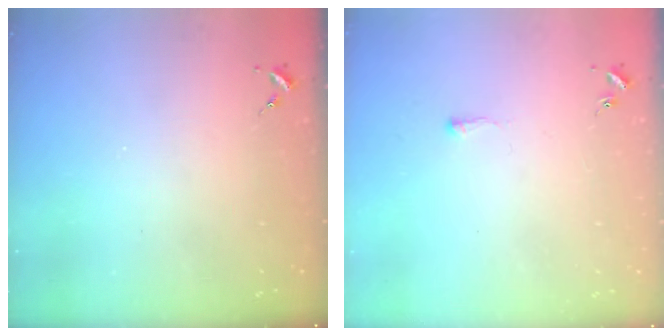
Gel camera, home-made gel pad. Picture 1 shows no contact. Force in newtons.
{"total": 1.9, "press": 1.8, "slide": 0.3}